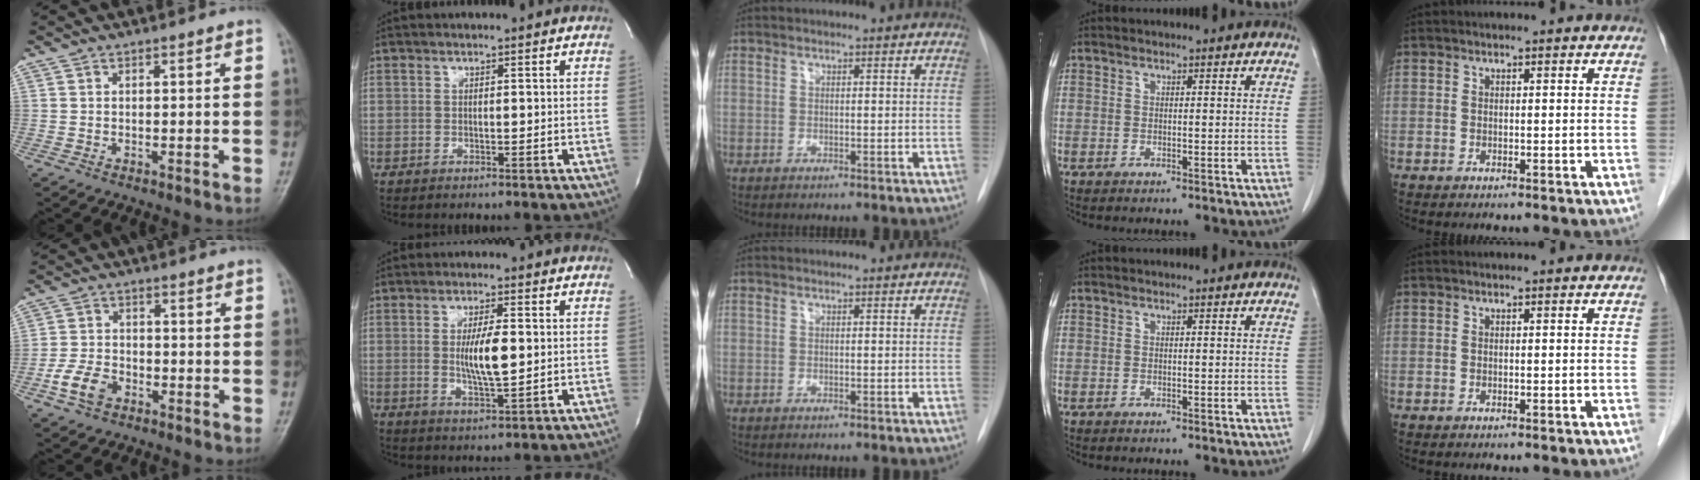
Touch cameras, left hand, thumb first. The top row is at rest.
{"thumb": {"total": 6.1, "force": [-3.0, 4.1, 3.4], "torque": [-0.063, 0.016, -0.059]}, "index": {"total": 6.1, "force": [-0.1, 1.0, 6.0], "torque": [-0.111, -0.011, -0.001]}}